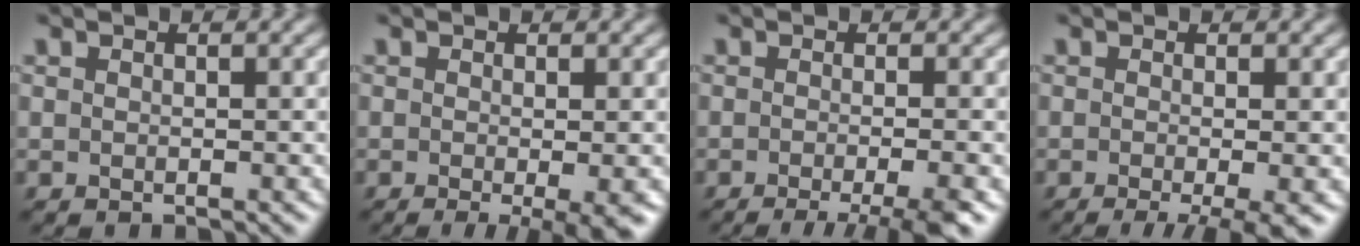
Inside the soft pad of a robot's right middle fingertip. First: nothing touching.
{"total": 3.8, "force": [-1.2, 0.7, 3.5], "torque": [-0.050, -0.012, -0.014]}
{"total": 5.3, "force": [-2.9, 1.2, 4.3], "torque": [-0.043, -0.006, -0.045]}
{"total": 4.5, "force": [-2.0, 0.9, 3.9], "torque": [-0.055, -0.011, -0.029]}